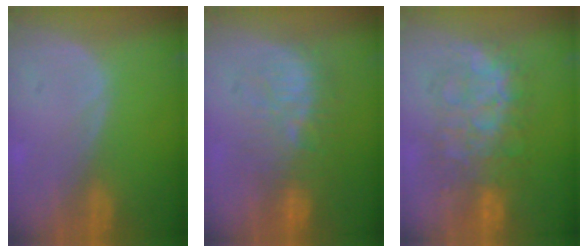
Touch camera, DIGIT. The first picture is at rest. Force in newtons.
{"total": 9.2, "press": 8.9, "slide": 2.1}
{"total": 9.7, "press": 9.6, "slide": 0.7}